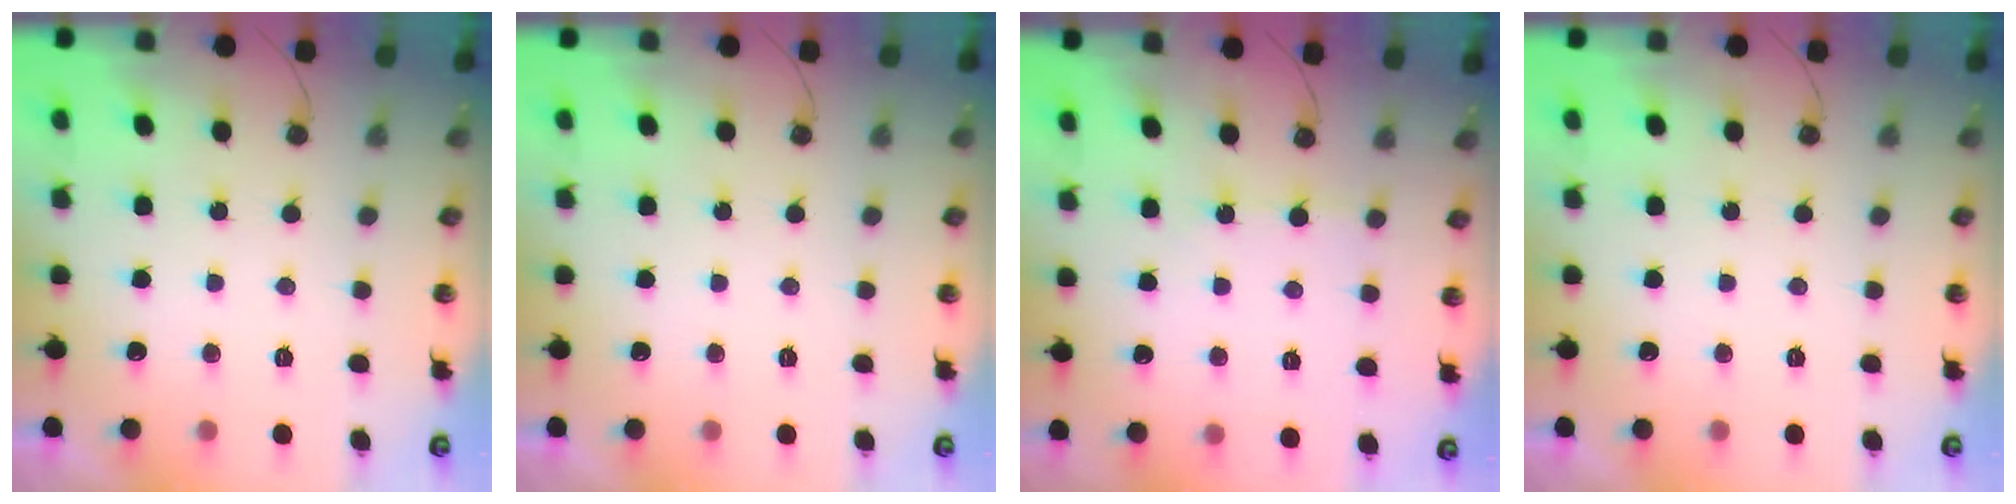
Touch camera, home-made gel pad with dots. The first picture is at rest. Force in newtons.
{"total": 0.0}
{"total": 4.4, "press": 4.4, "slide": 0.5}
{"total": 0.0}